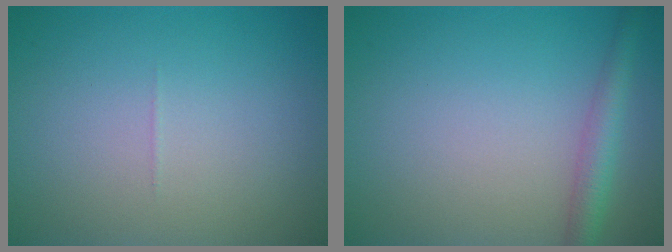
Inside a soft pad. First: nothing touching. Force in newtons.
{"total": 2.7, "press": 2.7, "slide": 0.1}